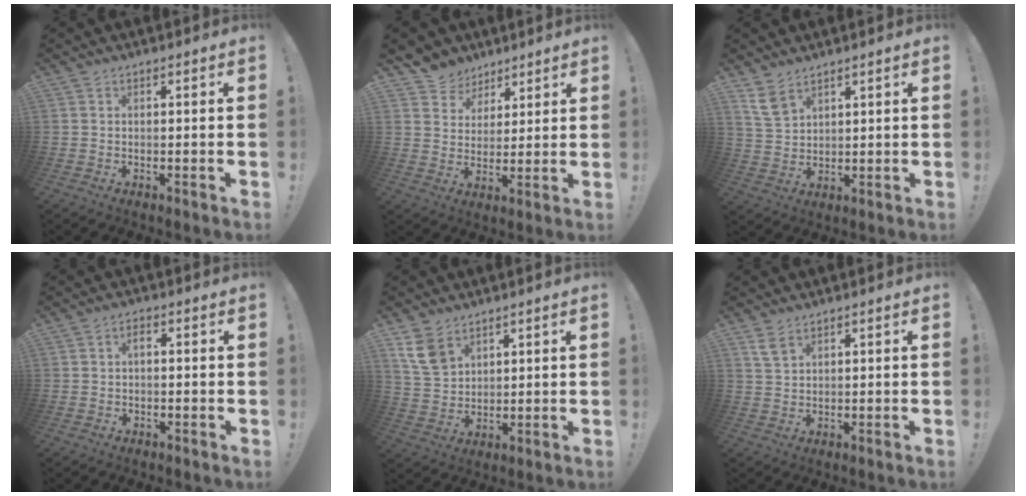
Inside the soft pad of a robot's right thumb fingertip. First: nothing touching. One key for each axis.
{"total": 7.1, "fx": 4.4, "fy": 5.6, "fz": 0.3, "tx": -0.010, "ty": -0.035, "tz": 0.091}
{"total": 7.0, "fx": 4.9, "fy": 3.9, "fz": 3.2, "tx": -0.052, "ty": -0.024, "tz": 0.096}
{"total": 2.3, "fx": 0.0, "fy": 2.1, "fz": 1.1, "tx": -0.007, "ty": -0.005, "tz": -0.004}
{"total": 9.7, "fx": 5.9, "fy": 6.4, "fz": 4.1, "tx": -0.076, "ty": -0.023, "tz": 0.123}
{"total": 3.9, "fx": 2.6, "fy": 1.8, "fz": 2.4, "tx": -0.035, "ty": -0.015, "tz": 0.047}